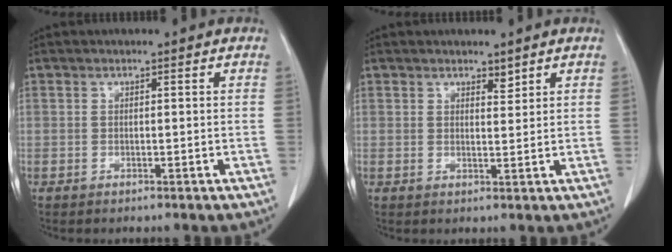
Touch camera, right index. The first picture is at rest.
{"total": 1.8, "force": [1.4, 0.8, 0.8], "torque": [-0.017, -0.003, 0.026]}